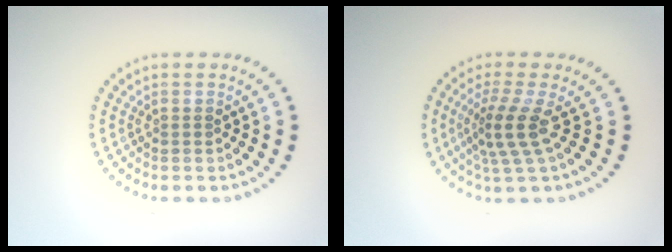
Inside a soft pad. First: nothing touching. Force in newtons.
{"total": 3.3, "press": 2.3, "slide": 2.4}